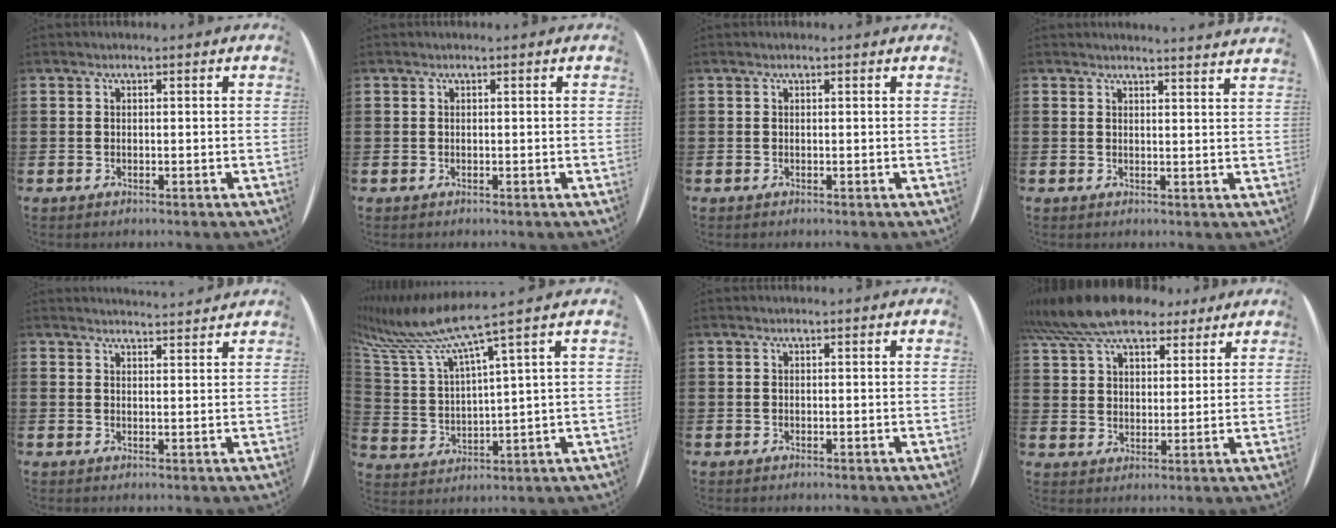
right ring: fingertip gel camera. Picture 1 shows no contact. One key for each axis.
{"total": 0.0}
{"total": 0.0}
{"total": 2.3, "fx": 2.2, "fy": -0.6, "fz": 0.0, "tx": -0.002, "ty": -0.013, "tz": 0.042}
{"total": 2.2, "fx": 2.2, "fy": -0.2, "fz": -0.3, "tx": 0.002, "ty": -0.011, "tz": 0.041}
{"total": 8.3, "fx": 7.3, "fy": -0.6, "fz": 4.0, "tx": -0.121, "ty": -0.047, "tz": 0.118}
{"total": 0.0}
{"total": 9.5, "fx": 7.9, "fy": 3.5, "fz": 3.8, "tx": -0.105, "ty": -0.008, "tz": 0.149}